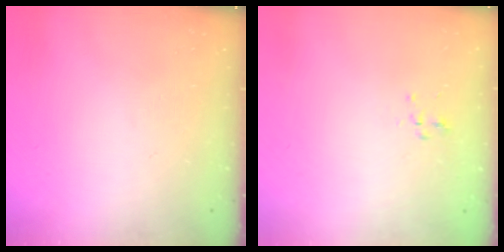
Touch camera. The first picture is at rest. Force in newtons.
{"total": 2.0, "press": 1.8, "slide": 0.8}